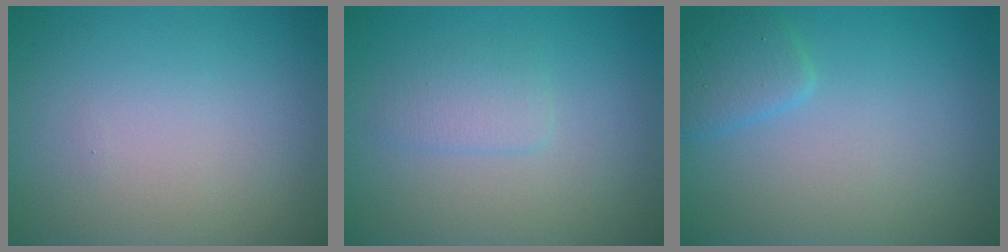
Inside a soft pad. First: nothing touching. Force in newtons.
{"total": 1.6, "press": 1.6, "slide": 0.0}
{"total": 1.9, "press": 1.9, "slide": 0.2}